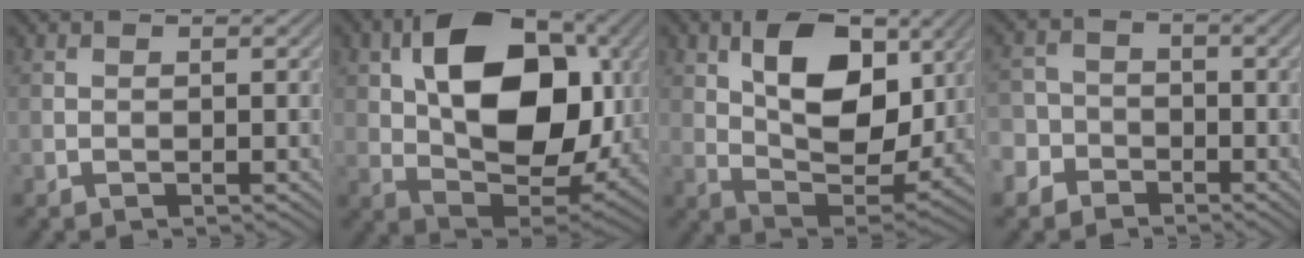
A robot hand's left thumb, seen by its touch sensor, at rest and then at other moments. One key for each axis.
{"total": 15.9, "fx": 3.3, "fy": 9.9, "fz": 11.9, "tx": -0.205, "ty": 0.000, "tz": 0.060}
{"total": 12.4, "fx": 4.3, "fy": 7.1, "fz": 9.2, "tx": -0.163, "ty": 0.000, "tz": 0.074}
{"total": 5.3, "fx": -3.0, "fy": 4.3, "fz": 1.1, "tx": -0.019, "ty": -0.002, "tz": -0.078}